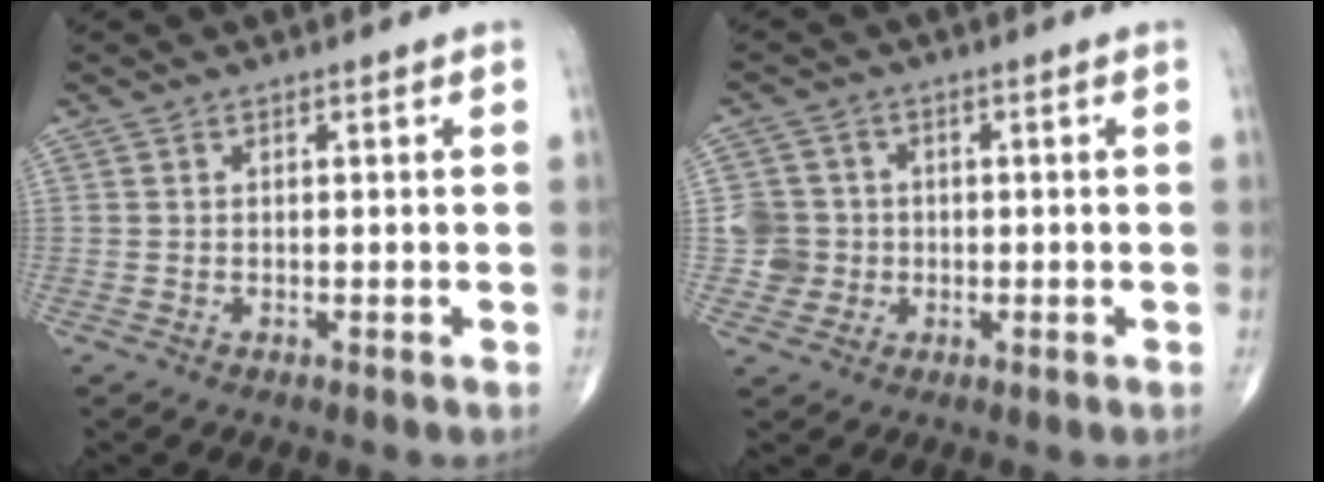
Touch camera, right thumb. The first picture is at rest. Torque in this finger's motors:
{"motor_torque": [0.11, -0.09, 0.21, 0.03, 0.04]}